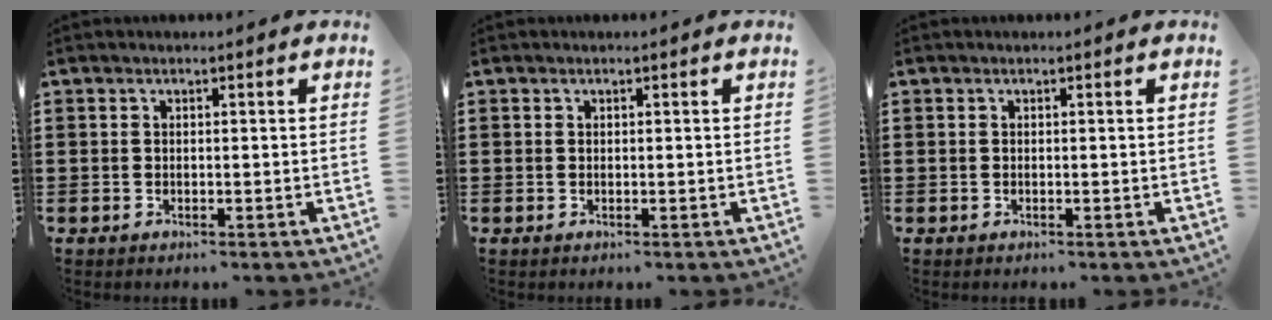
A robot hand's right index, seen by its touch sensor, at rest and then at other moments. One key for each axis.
{"total": 0.0}
{"total": 0.0}